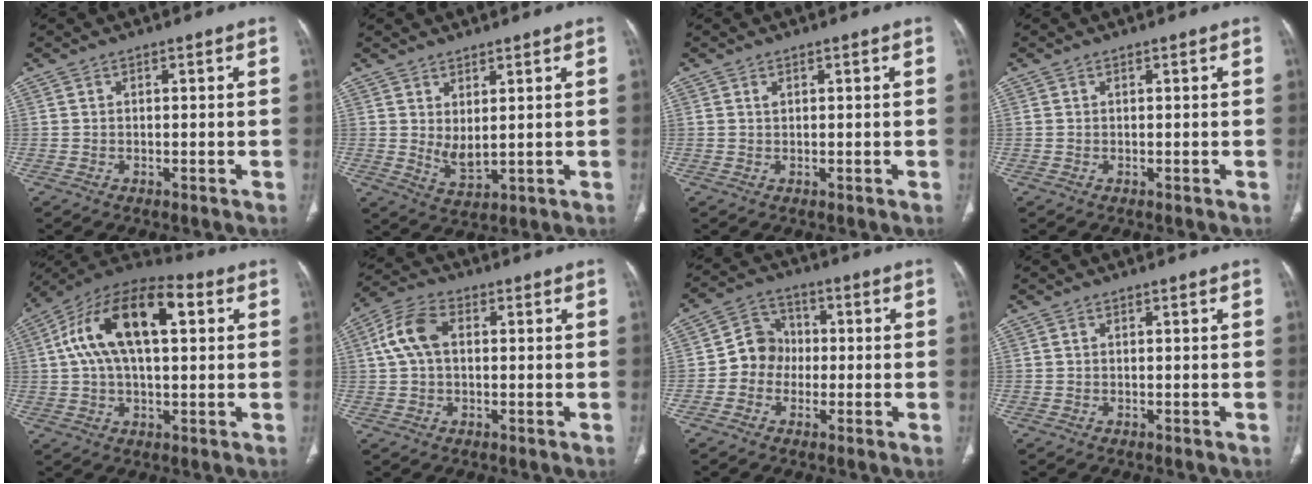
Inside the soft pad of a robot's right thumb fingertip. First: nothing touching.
{"total": 4.3, "force": [1.4, 1.8, 3.7], "torque": [-0.065, -0.024, 0.036]}
{"total": 0.7, "force": [0.4, 0.4, 0.4], "torque": [-0.007, 0.001, 0.009]}
{"total": 0.0}
{"total": 19.3, "force": [4.6, 9.6, 16.1], "torque": [-0.276, 0.032, 0.068]}
{"total": 8.2, "force": [1.3, 5.2, 6.3], "torque": [-0.132, 0.024, 0.022]}
{"total": 7.2, "force": [-1.1, 6.5, 2.8], "torque": [-0.016, 0.023, -0.035]}
{"total": 0.0}